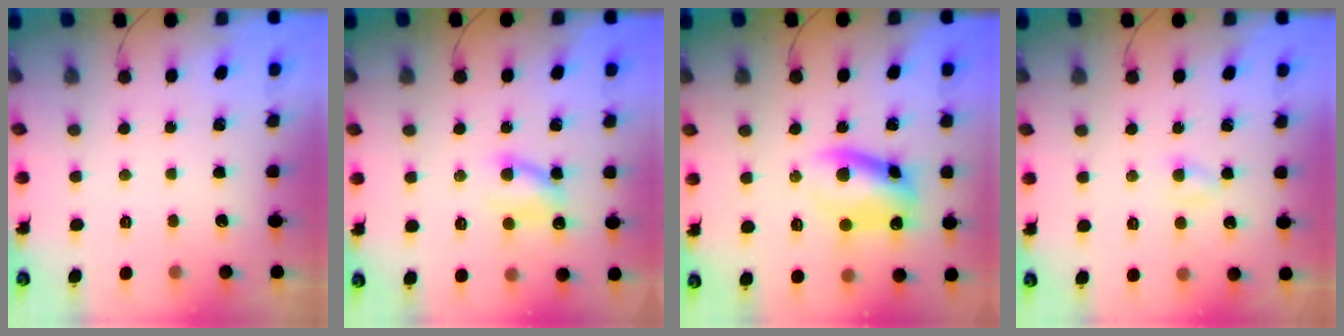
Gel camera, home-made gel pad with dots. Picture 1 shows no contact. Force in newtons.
{"total": 7.1, "press": 7.0, "slide": 0.9}
{"total": 10.1, "press": 10.0, "slide": 1.0}
{"total": 1.0, "press": 0.8, "slide": 0.6}